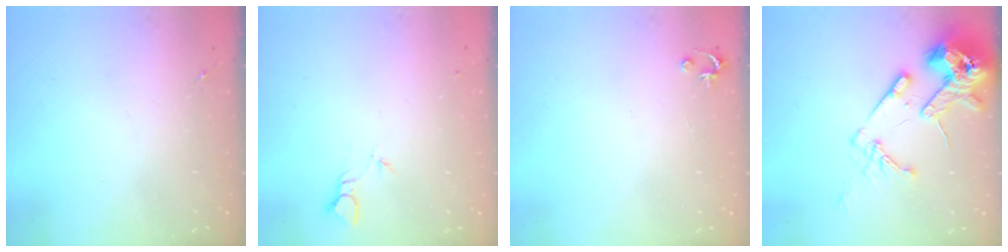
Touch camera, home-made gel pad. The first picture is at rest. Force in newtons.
{"total": 1.8, "press": 1.8, "slide": 0.0}
{"total": 2.5, "press": 2.5, "slide": 0.2}
{"total": 16.3, "press": 16.1, "slide": 2.5}